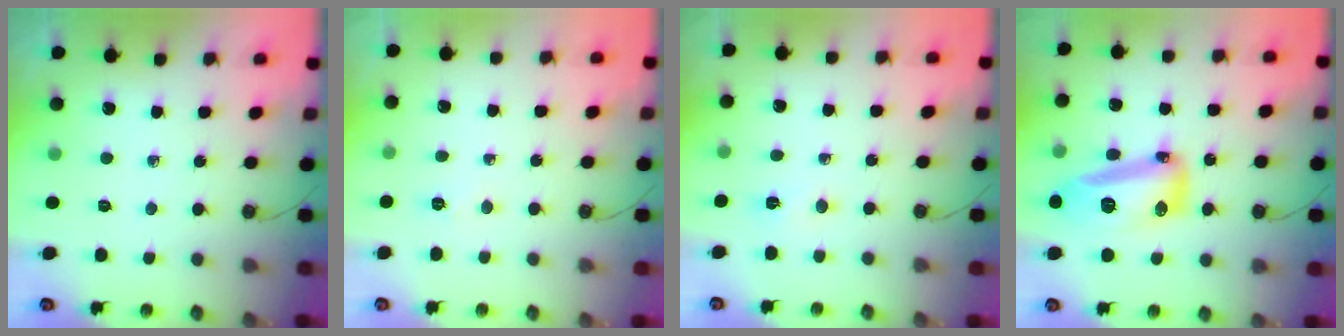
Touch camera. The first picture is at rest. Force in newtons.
{"total": 21.7, "press": 6.6, "slide": 20.7}
{"total": 3.2, "press": 2.9, "slide": 1.4}
{"total": 16.2, "press": 16.1, "slide": 2.0}